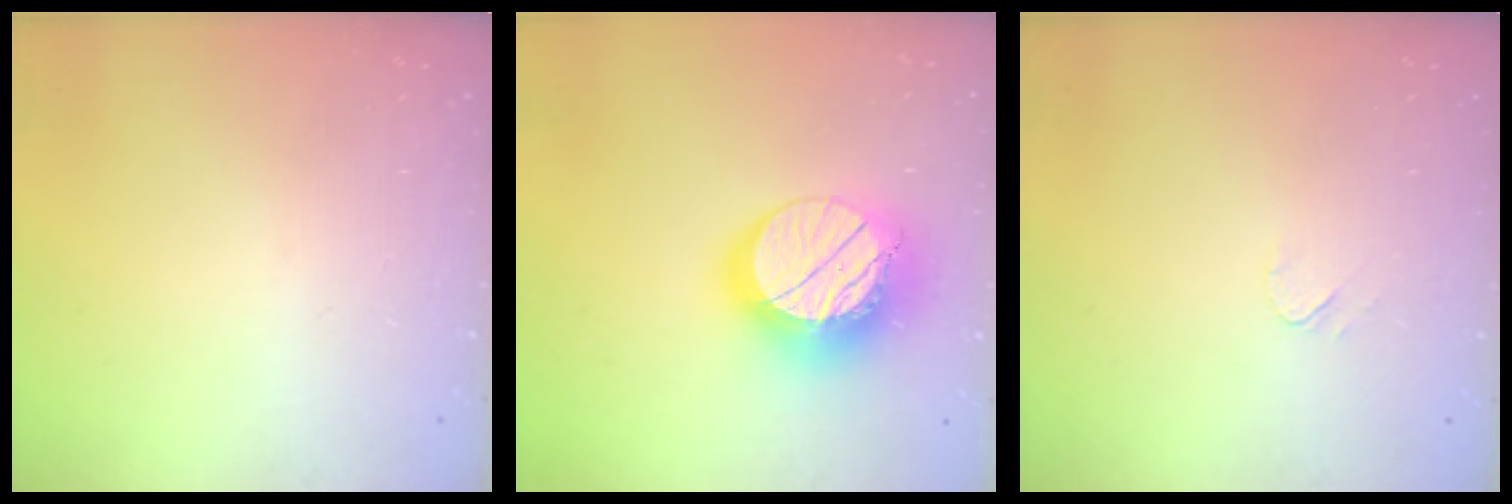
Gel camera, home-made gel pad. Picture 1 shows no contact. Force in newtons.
{"total": 18.4, "press": 18.3, "slide": 1.5}
{"total": 3.5, "press": 3.5, "slide": 0.5}